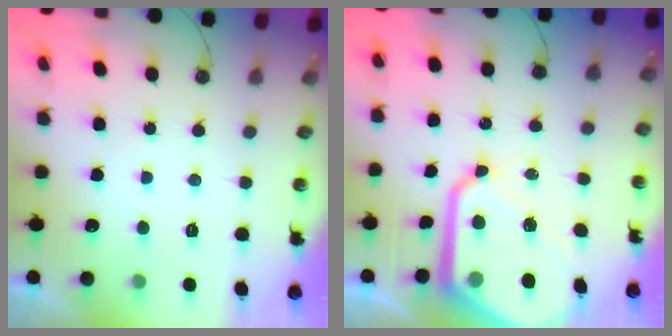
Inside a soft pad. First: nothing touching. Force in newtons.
{"total": 17.6, "press": 17.5, "slide": 1.7}